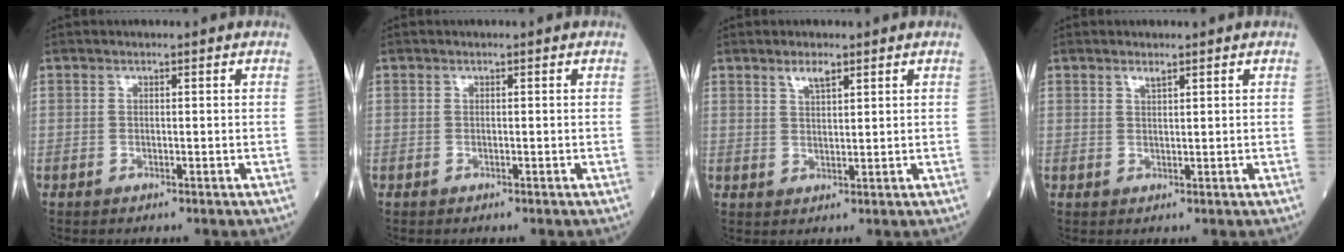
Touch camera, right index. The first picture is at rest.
{"total": 0.0}
{"total": 2.6, "force": [1.8, 0.6, 1.7], "torque": [-0.034, 0.001, 0.036]}
{"total": 1.0, "force": [0.8, 0.0, 0.6], "torque": [-0.013, -0.003, 0.016]}